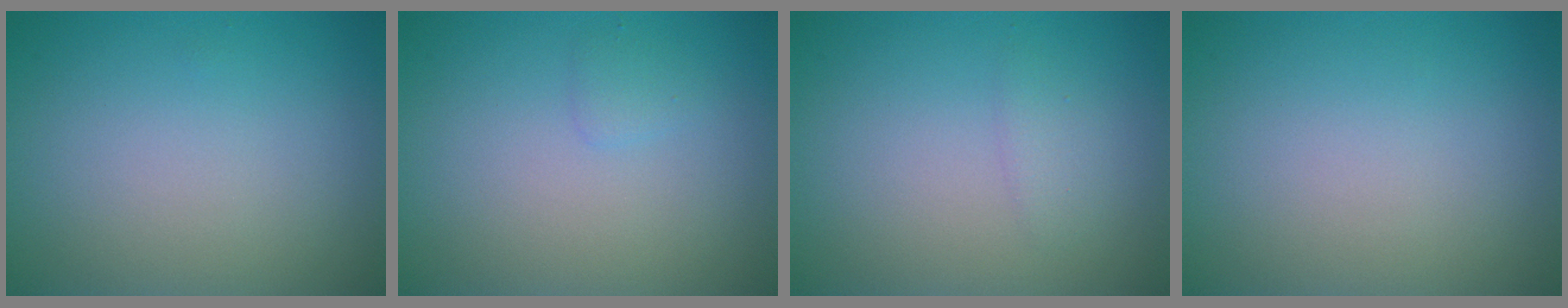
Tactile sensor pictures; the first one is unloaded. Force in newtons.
{"total": 0.8, "press": 0.7, "slide": 0.1}
{"total": 1.1, "press": 1.1, "slide": 0.1}
{"total": 0.0}